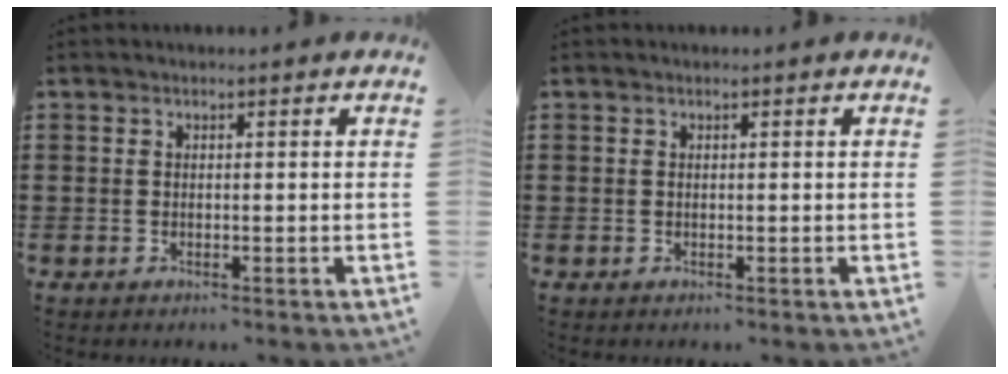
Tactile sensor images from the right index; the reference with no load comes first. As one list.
[{"total": 0.0}]